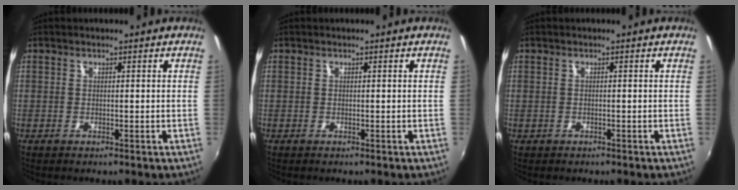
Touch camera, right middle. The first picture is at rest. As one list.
[{"total": 0.0}, {"total": 0.6, "force": [0.5, -0.2, -0.3], "torque": [0.008, 0.000, 0.010]}]